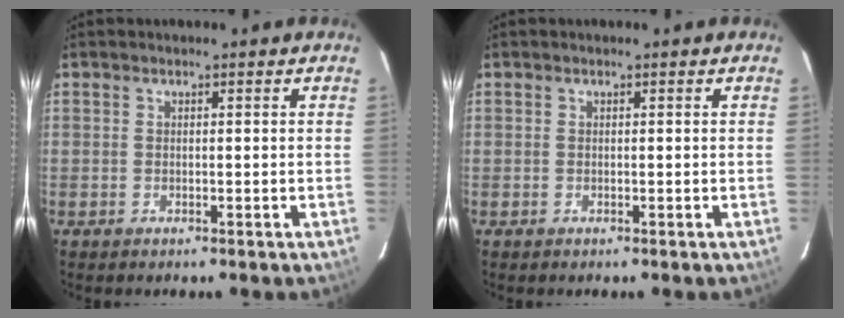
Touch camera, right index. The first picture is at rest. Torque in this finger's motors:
{"motor_torque": [0.00, 0.00, 0.02, 0.00]}